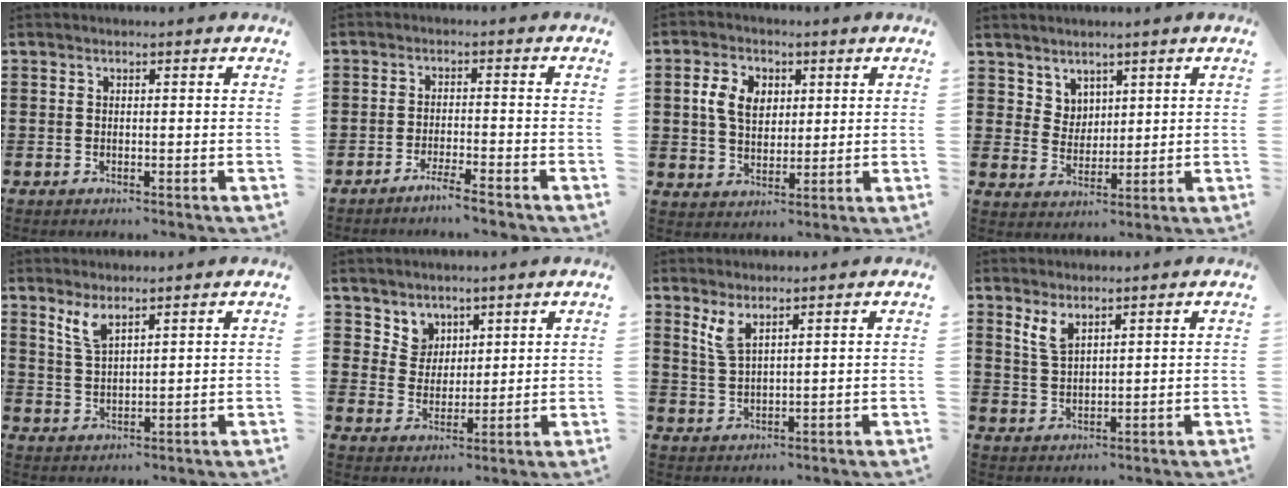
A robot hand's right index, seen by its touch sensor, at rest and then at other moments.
{"total": 3.1, "force": [-2.7, -0.3, 1.4], "torque": [-0.022, 0.002, -0.051]}
{"total": 6.0, "force": [1.4, 4.4, 3.9], "torque": [-0.098, 0.013, 0.020]}
{"total": 4.2, "force": [3.2, 2.8, 0.2], "torque": [-0.020, 0.002, 0.061]}
{"total": 3.6, "force": [2.5, 1.0, 2.3], "torque": [-0.051, 0.005, 0.046]}
{"total": 4.9, "force": [3.4, 3.6, -0.3], "torque": [-0.020, 0.001, 0.063]}
{"total": 3.7, "force": [2.4, 1.2, 2.6], "torque": [-0.064, 0.000, 0.042]}
{"total": 3.8, "force": [2.5, 1.5, 2.4], "torque": [-0.053, 0.003, 0.046]}